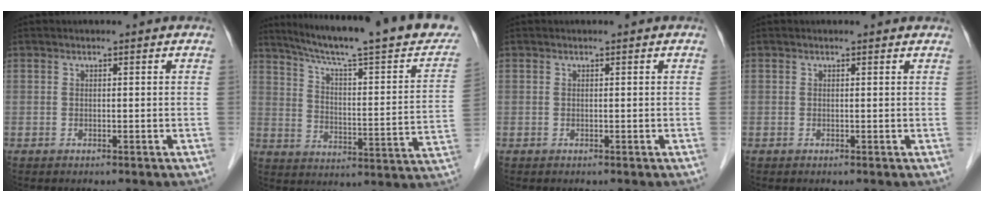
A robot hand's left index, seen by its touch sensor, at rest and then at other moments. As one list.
[{"total": 25.0, "force": [20.8, 2.1, 13.7], "torque": [-0.199, -0.023, 0.274]}, {"total": 0.0}, {"total": 1.4, "force": [1.3, 0.5, 0.4], "torque": [-0.015, 0.007, 0.004]}]